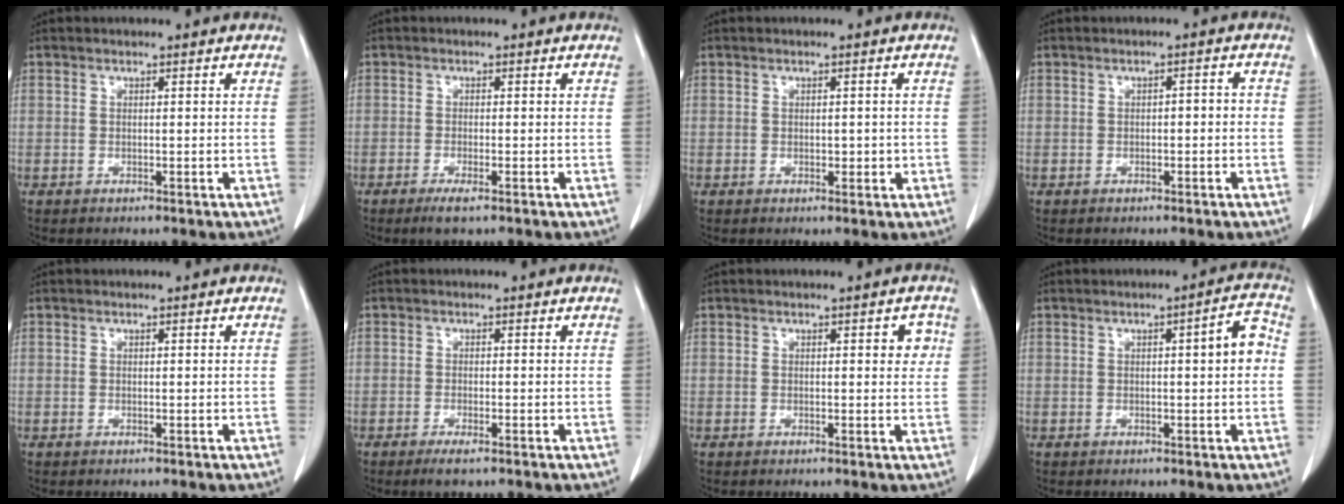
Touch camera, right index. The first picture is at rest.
{"total": 2.5, "force": [-1.6, 0.3, 1.9], "torque": [-0.037, -0.005, -0.029]}
{"total": 1.5, "force": [-0.2, 0.9, 1.2], "torque": [-0.014, 0.002, 0.001]}
{"total": 1.6, "force": [-0.4, 0.6, 1.4], "torque": [-0.022, 0.007, -0.004]}
{"total": 0.0}
{"total": 2.2, "force": [-1.4, 0.2, 1.6], "torque": [-0.031, -0.004, -0.025]}
{"total": 2.5, "force": [0.7, 1.1, 2.2], "torque": [-0.018, 0.005, 0.005]}
{"total": 4.4, "force": [0.2, 0.7, 4.4], "torque": [-0.056, 0.013, -0.001]}